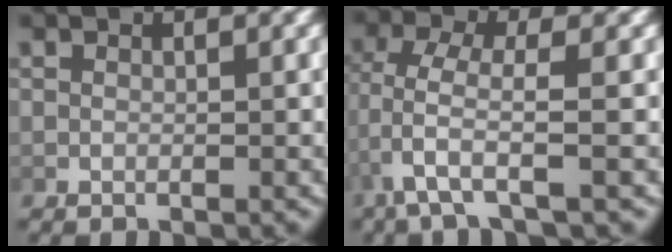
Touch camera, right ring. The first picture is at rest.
{"total": 3.0, "force": [-0.4, 0.6, 3.0], "torque": [-0.080, -0.016, 0.003]}